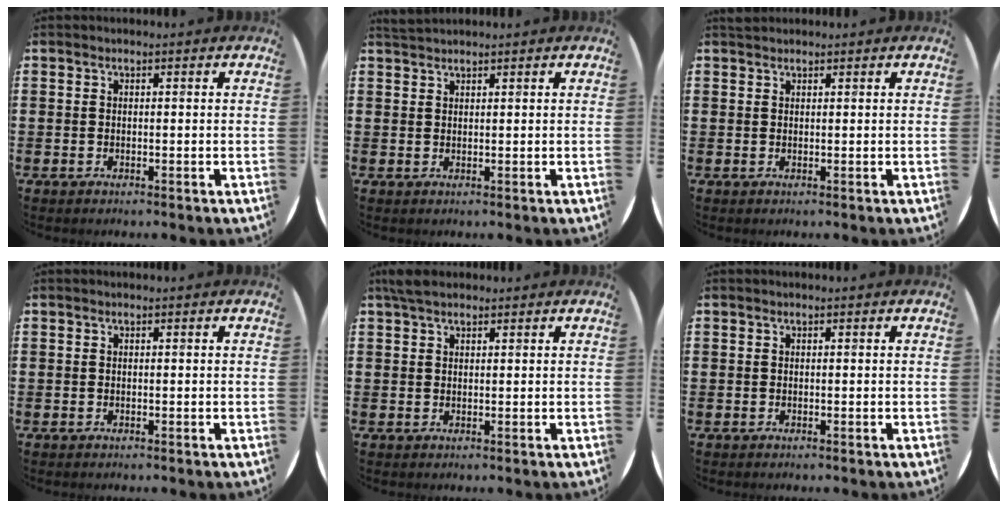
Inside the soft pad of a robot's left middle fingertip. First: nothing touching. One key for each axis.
{"total": 1.2, "fx": 1.2, "fy": 0.0, "fz": 0.1, "tx": -0.002, "ty": 0.001, "tz": 0.023}
{"total": 0.7, "fx": 0.6, "fy": 0.2, "fz": 0.0, "tx": -0.001, "ty": 0.001, "tz": 0.013}
{"total": 0.0}
{"total": 2.5, "fx": 2.0, "fy": 0.9, "fz": 1.1, "tx": -0.028, "ty": 0.008, "tz": 0.038}
{"total": 0.0}